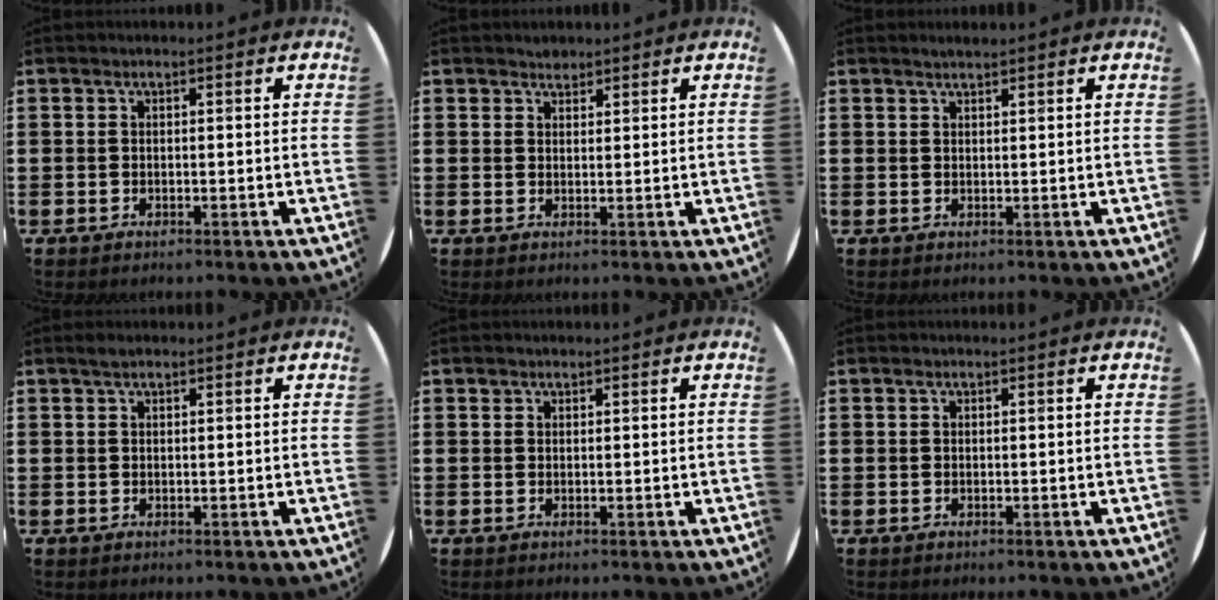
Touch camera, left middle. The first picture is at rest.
{"total": 1.4, "force": [1.4, 0.4, 0.0], "torque": [-0.001, 0.001, 0.027]}
{"total": 1.1, "force": [1.0, 0.0, 0.3], "torque": [-0.005, 0.001, 0.019]}
{"total": 0.9, "force": [0.7, 0.4, 0.4], "torque": [-0.009, 0.004, 0.012]}
{"total": 0.6, "force": [0.5, 0.3, 0.0], "torque": [0.007, 0.000, 0.007]}
{"total": 0.0}